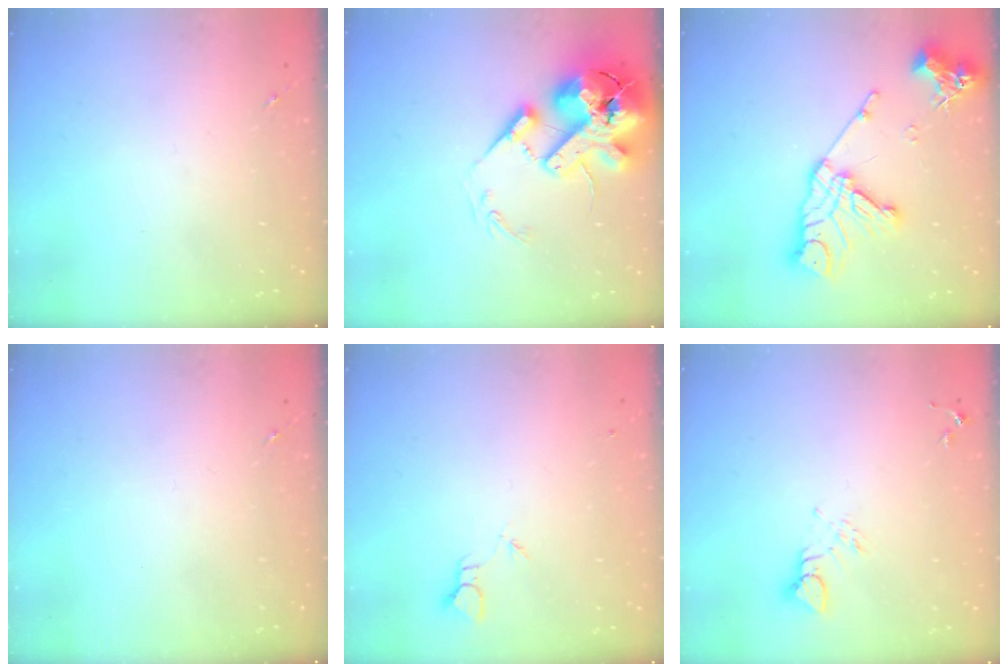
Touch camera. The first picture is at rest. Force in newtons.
{"total": 20.9, "press": 20.6, "slide": 3.4}
{"total": 17.2, "press": 17.1, "slide": 1.8}
{"total": 0.0}
{"total": 1.9, "press": 1.9, "slide": 0.1}
{"total": 3.9, "press": 3.9, "slide": 0.5}